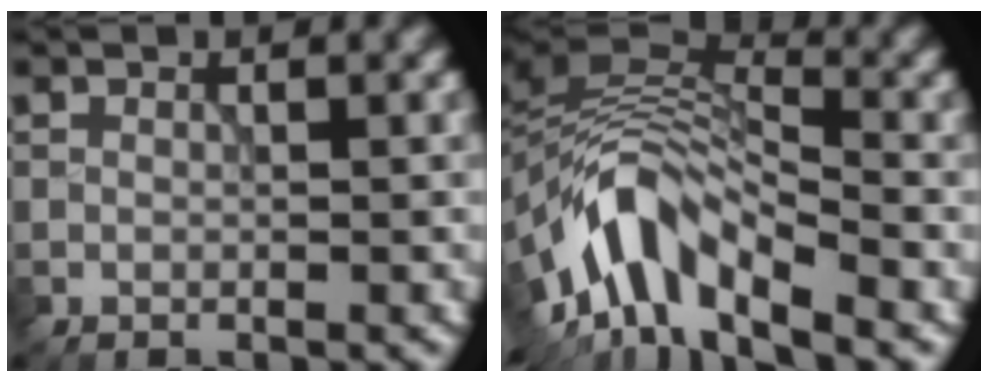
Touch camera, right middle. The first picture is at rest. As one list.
[{"total": 8.9, "force": [-5.3, 3.6, 6.2], "torque": [-0.093, 0.012, -0.114]}]